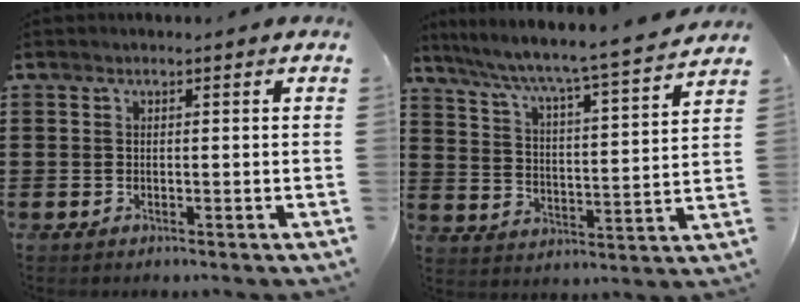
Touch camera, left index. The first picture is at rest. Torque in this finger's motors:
{"motor_torque": [2.14, 0.00, 0.43, 0.20]}